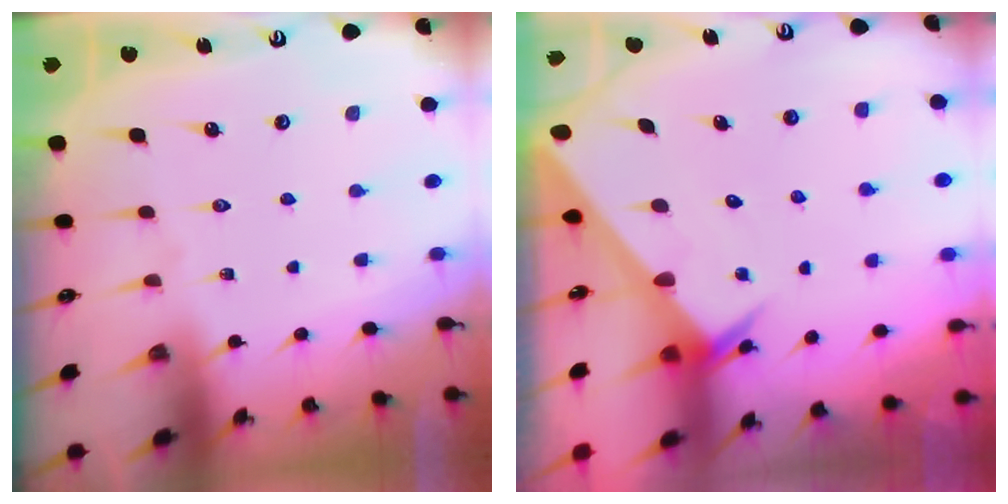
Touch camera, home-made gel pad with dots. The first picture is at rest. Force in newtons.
{"total": 2.9, "press": 2.9, "slide": 0.1}